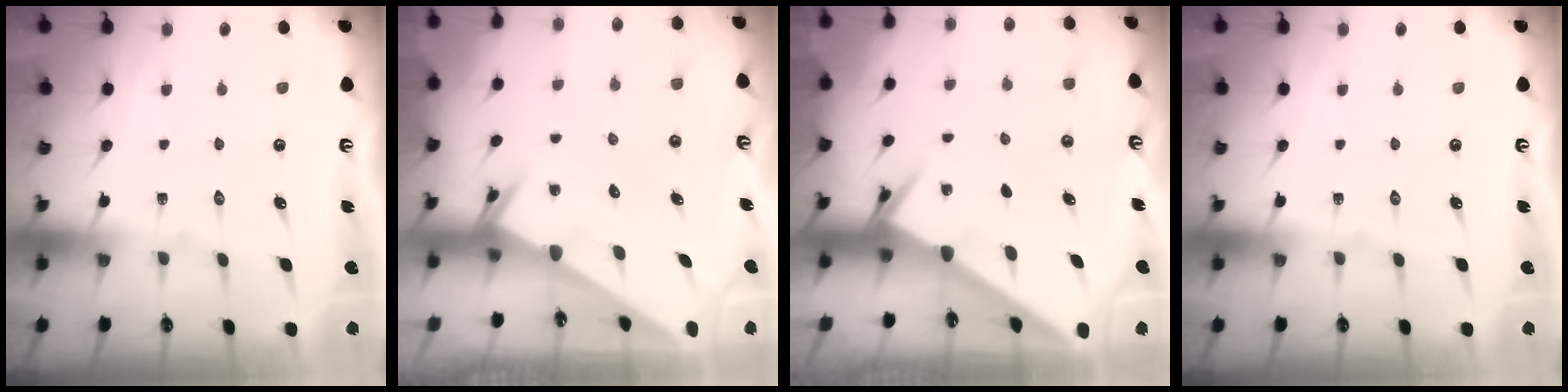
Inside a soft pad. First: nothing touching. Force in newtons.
{"total": 2.0, "press": 2.0, "slide": 0.1}
{"total": 2.4, "press": 2.4, "slide": 0.3}
{"total": 0.0}